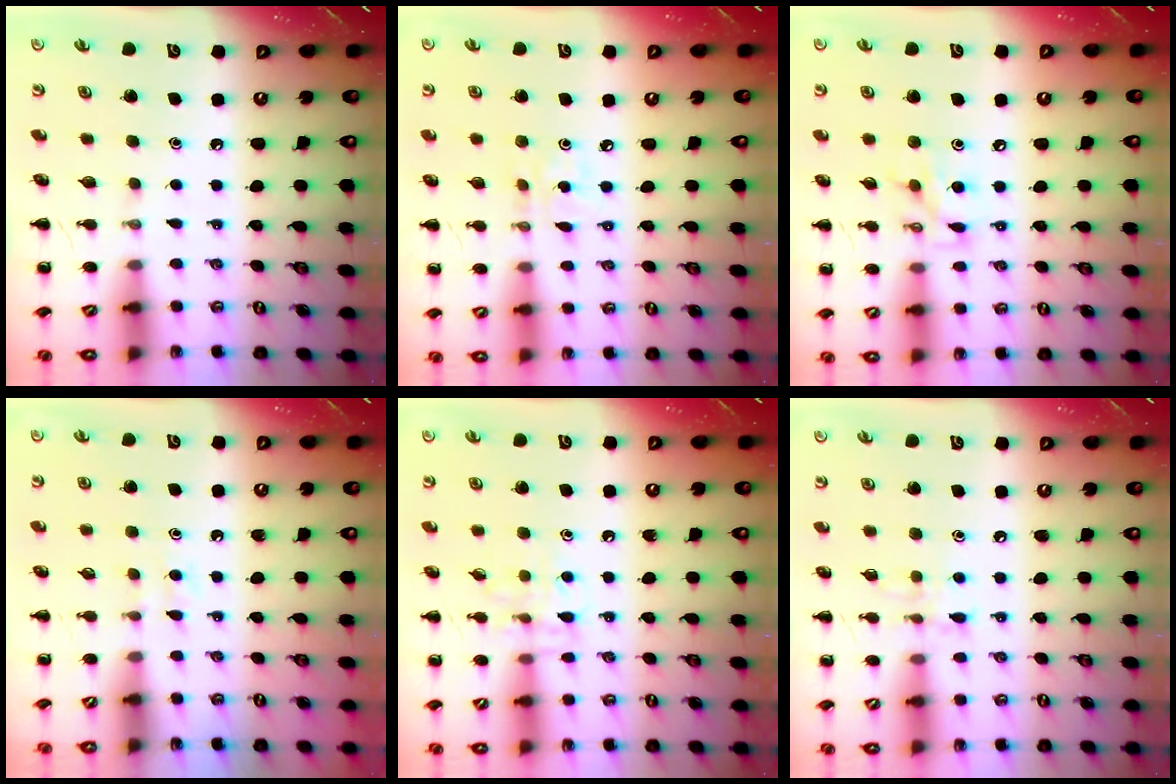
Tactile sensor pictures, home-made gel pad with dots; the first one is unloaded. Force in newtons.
{"total": 2.8, "press": 2.7, "slide": 0.9}
{"total": 8.7, "press": 8.6, "slide": 0.6}
{"total": 2.6, "press": 2.5, "slide": 0.9}
{"total": 6.7, "press": 6.7, "slide": 0.6}
{"total": 5.9, "press": 5.8, "slide": 1.1}